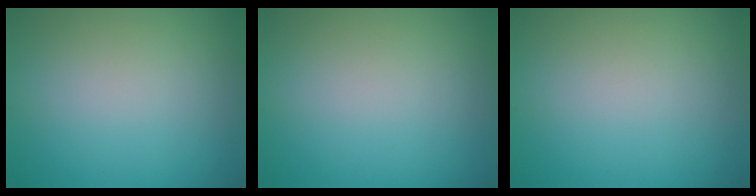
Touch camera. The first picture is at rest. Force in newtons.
{"total": 0.0}
{"total": 0.0}